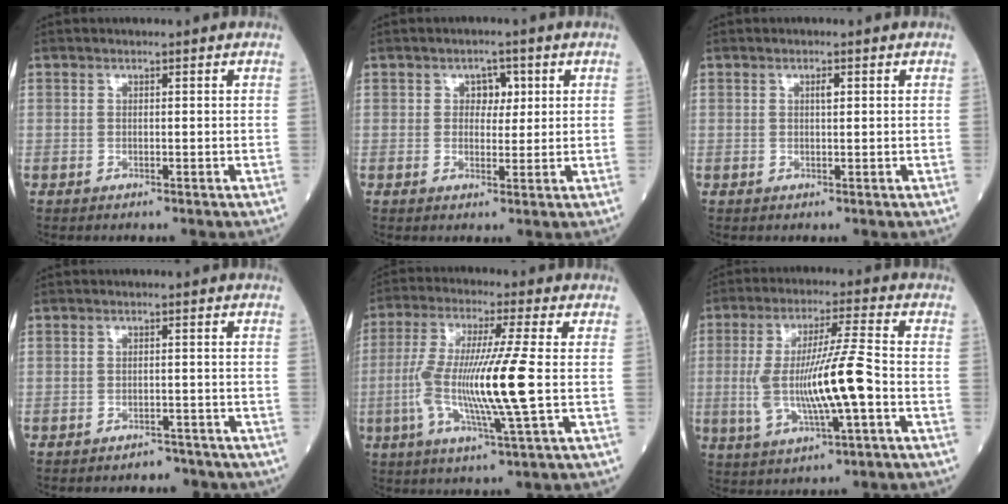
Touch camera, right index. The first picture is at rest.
{"total": 3.0, "force": [0.9, 2.1, 2.0], "torque": [-0.019, 0.005, 0.012]}
{"total": 1.0, "force": [0.3, 0.2, 0.9], "torque": [-0.016, 0.001, 0.004]}
{"total": 3.9, "force": [-3.4, 1.7, 0.4], "torque": [-0.003, 0.006, -0.042]}
{"total": 12.6, "force": [-1.6, -0.6, 12.5], "torque": [-0.250, -0.008, -0.036]}
{"total": 12.0, "force": [-1.9, 0.8, 11.9], "torque": [-0.237, 0.001, -0.034]}